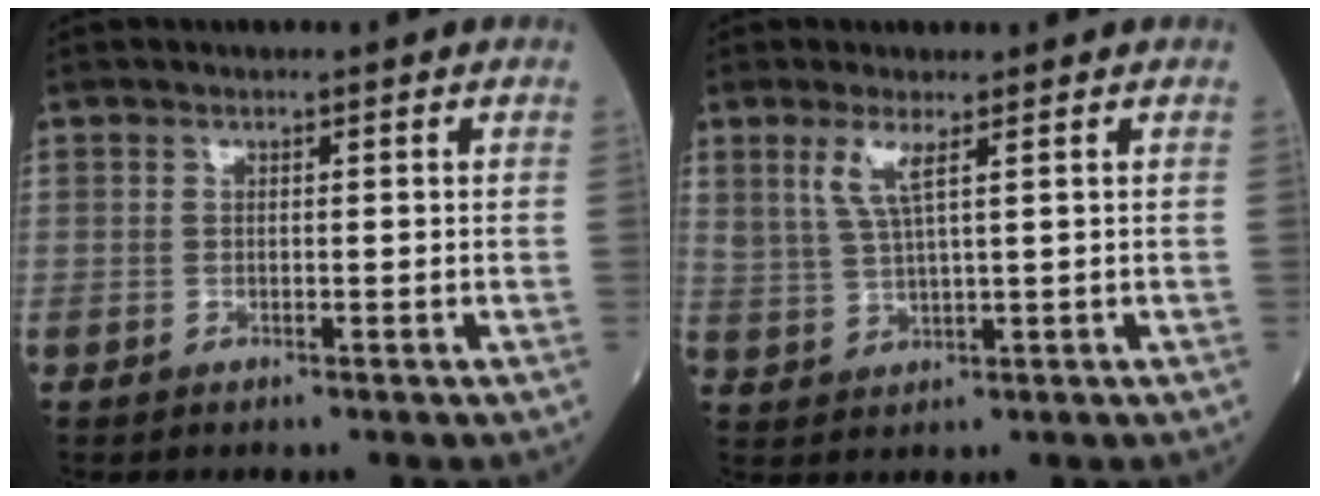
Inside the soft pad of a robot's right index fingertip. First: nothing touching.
{"total": 4.1, "force": [2.2, 0.3, 3.5], "torque": [-0.080, -0.002, 0.050]}